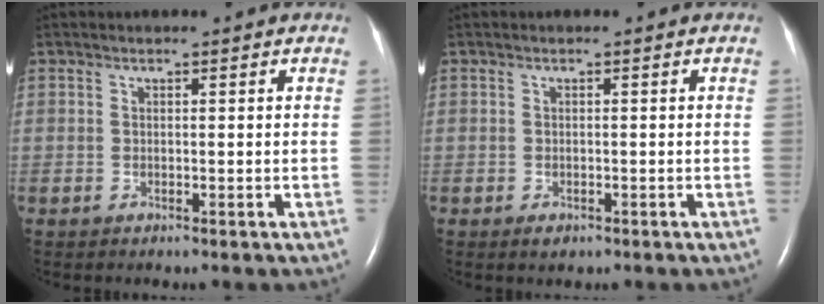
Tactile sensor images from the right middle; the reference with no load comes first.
{"total": 1.2, "force": [-0.7, 0.7, 0.7], "torque": [-0.010, 0.001, -0.004]}